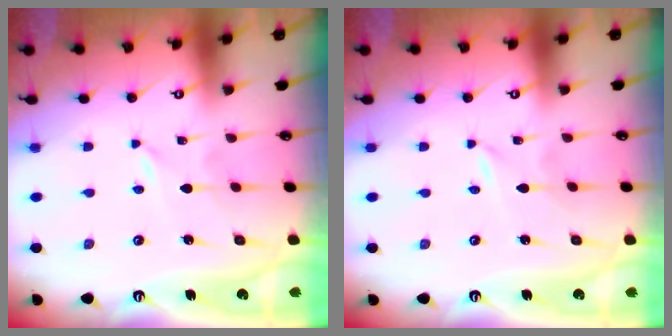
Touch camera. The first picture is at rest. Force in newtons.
{"total": 0.0}